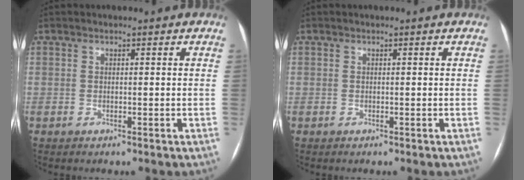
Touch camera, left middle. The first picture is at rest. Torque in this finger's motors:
{"motor_torque": [0.00, 0.00, 0.00, 0.00]}